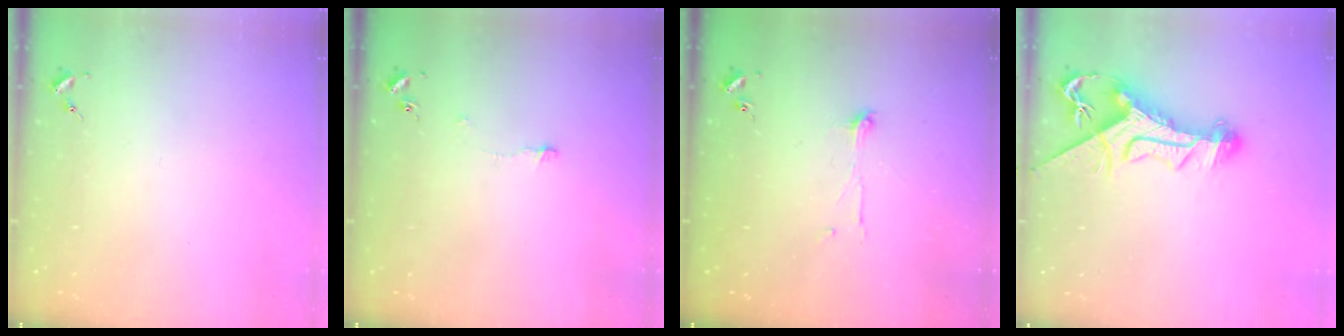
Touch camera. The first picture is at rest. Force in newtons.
{"total": 3.3, "press": 3.3, "slide": 0.3}
{"total": 4.4, "press": 4.4, "slide": 0.3}
{"total": 12.5, "press": 12.4, "slide": 1.3}